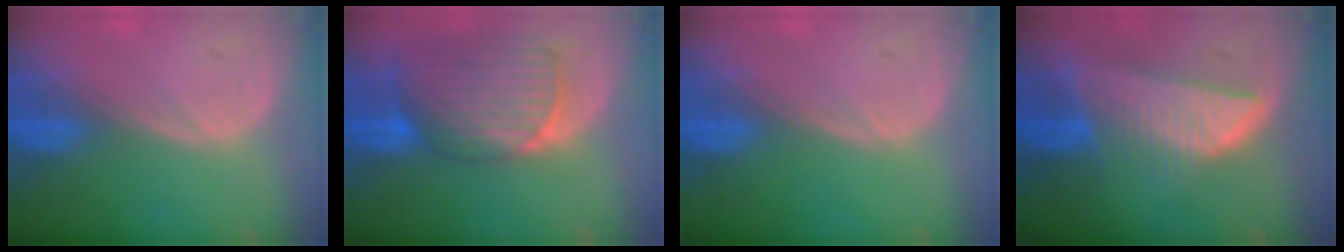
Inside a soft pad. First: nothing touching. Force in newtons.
{"total": 10.1, "press": 8.7, "slide": 5.2}
{"total": 0.0}
{"total": 8.2, "press": 7.3, "slide": 3.8}